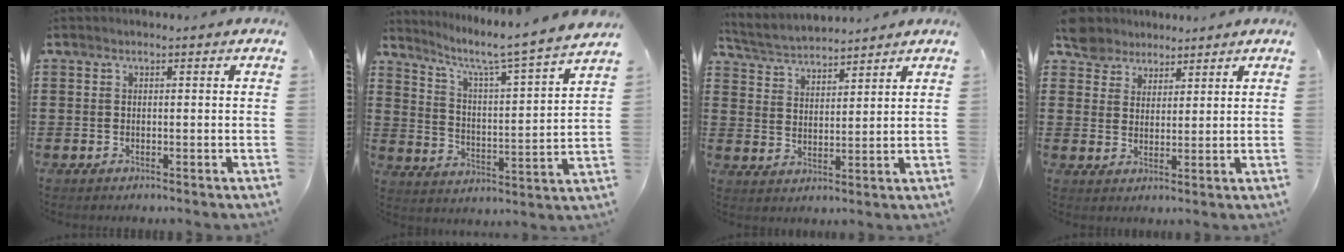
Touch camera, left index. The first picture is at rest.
{"total": 5.4, "force": [4.5, -0.9, 2.8], "torque": [-0.077, -0.049, 0.061]}
{"total": 3.7, "force": [3.7, 0.3, 0.2], "torque": [-0.021, -0.017, 0.065]}
{"total": 4.3, "force": [3.7, 2.3, 0.1], "torque": [-0.023, 0.001, 0.070]}